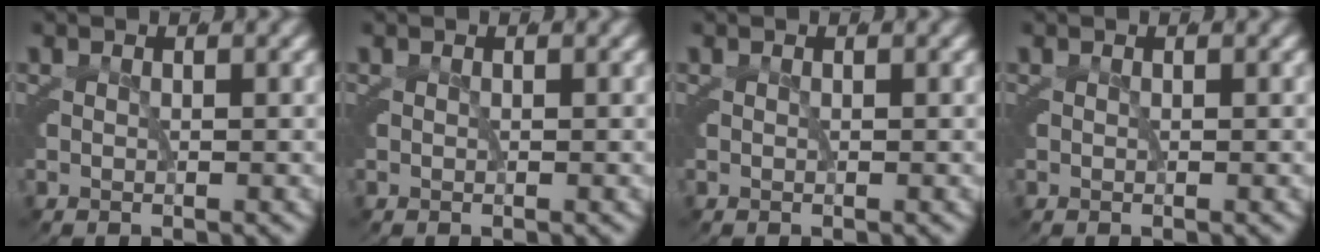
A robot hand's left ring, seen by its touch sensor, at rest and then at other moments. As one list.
[{"total": 0.0}, {"total": 0.0}, {"total": 0.0}]